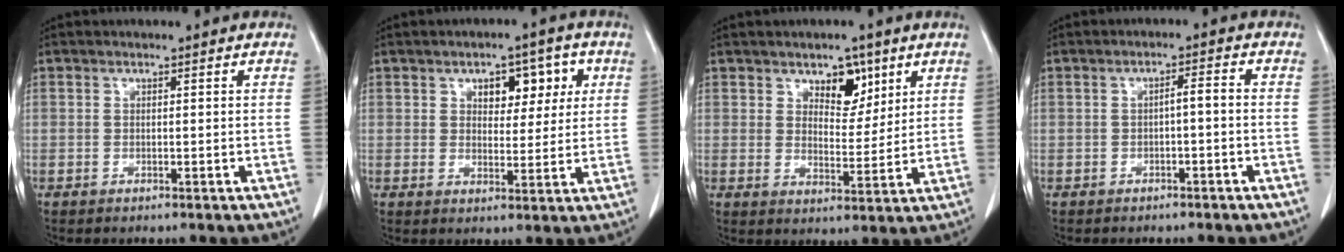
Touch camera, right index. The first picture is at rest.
{"total": 6.6, "force": [2.6, 3.7, 4.8], "torque": [-0.054, 0.015, 0.039]}
{"total": 5.9, "force": [3.5, 3.2, 3.4], "torque": [-0.044, 0.001, 0.058]}
{"total": 2.1, "force": [-0.5, 0.4, 2.0], "torque": [-0.032, 0.009, -0.007]}